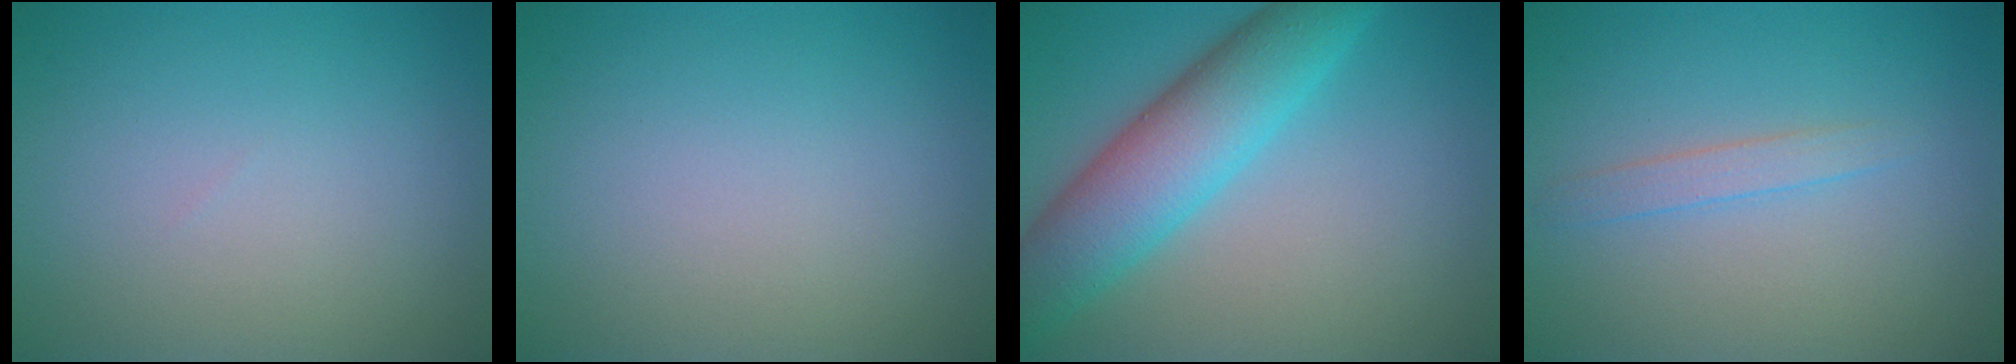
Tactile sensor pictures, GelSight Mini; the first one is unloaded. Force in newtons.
{"total": 0.0}
{"total": 7.3, "press": 7.3, "slide": 0.2}
{"total": 1.4, "press": 1.4, "slide": 0.1}